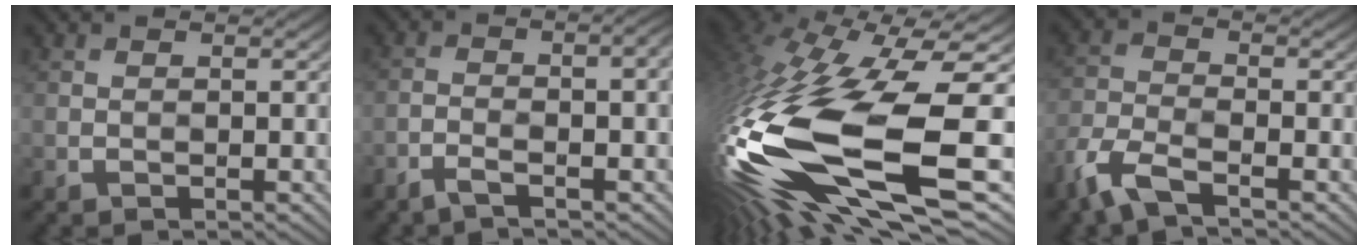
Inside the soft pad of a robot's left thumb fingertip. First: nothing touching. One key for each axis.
{"total": 5.2, "fx": -1.7, "fy": 1.1, "fz": 4.8, "tx": -0.071, "ty": 0.009, "tz": -0.031}
{"total": 19.7, "fx": -1.9, "fy": 7.6, "fz": 18.1, "tx": -0.420, "ty": -0.056, "tz": -0.021}
{"total": 5.4, "fx": -3.2, "fy": 2.0, "fz": 3.8, "tx": -0.090, "ty": -0.005, "tz": -0.083}